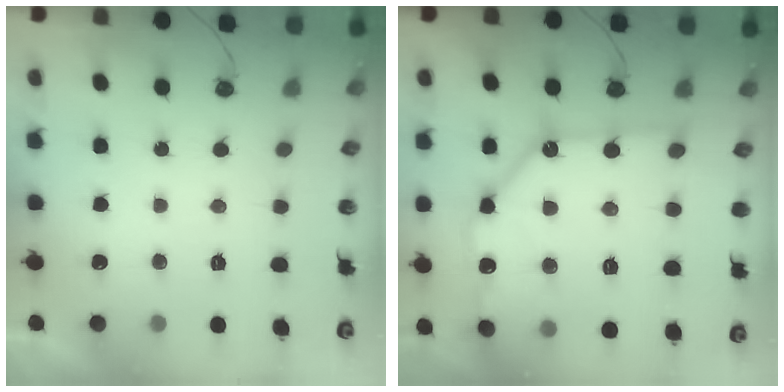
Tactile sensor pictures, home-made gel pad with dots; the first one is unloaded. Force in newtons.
{"total": 22.0, "press": 21.8, "slide": 2.8}